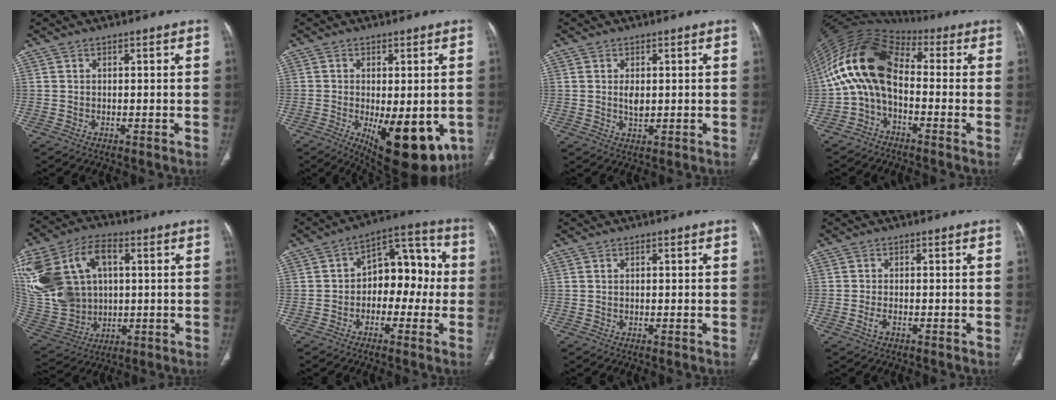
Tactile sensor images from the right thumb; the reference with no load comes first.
{"total": 16.6, "force": [-5.4, 7.3, 13.9], "torque": [-0.152, -0.015, -0.057]}
{"total": 2.7, "force": [0.4, 1.5, 2.2], "torque": [-0.036, -0.006, 0.012]}
{"total": 14.3, "force": [-0.9, 8.5, 11.5], "torque": [-0.216, 0.057, -0.033]}
{"total": 25.6, "force": [5.6, 18.1, 17.1], "torque": [-0.384, 0.031, 0.125]}
{"total": 12.0, "force": [-0.7, 7.9, 9.1], "torque": [-0.078, 0.047, -0.025]}
{"total": 0.0}
{"total": 1.9, "force": [-1.0, 1.0, 1.4], "torque": [-0.033, 0.005, -0.018]}